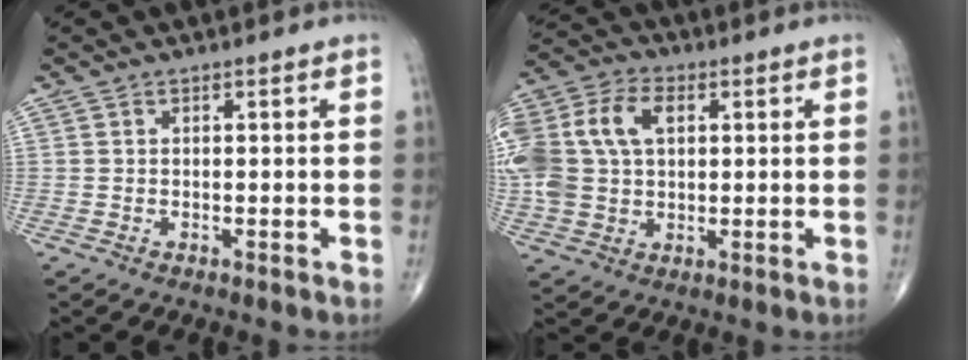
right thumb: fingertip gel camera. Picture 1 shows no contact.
{"total": 21.3, "force": [4.6, 14.8, 14.6], "torque": [-0.355, 0.042, 0.090]}